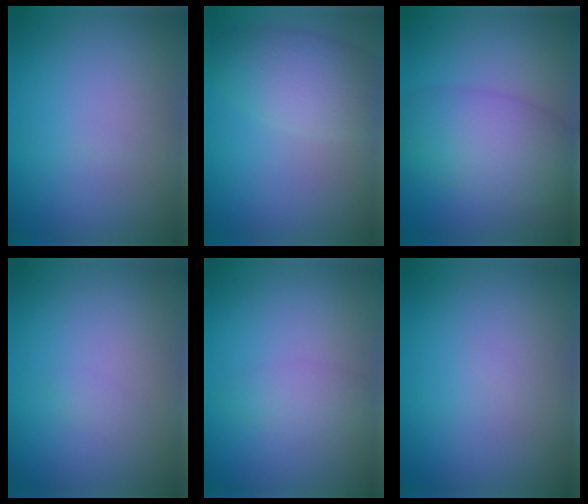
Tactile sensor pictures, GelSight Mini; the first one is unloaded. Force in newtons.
{"total": 4.7, "press": 4.7, "slide": 0.1}
{"total": 5.9, "press": 5.9, "slide": 0.1}
{"total": 0.5, "press": 0.5, "slide": 0.0}
{"total": 1.9, "press": 1.9, "slide": 0.1}
{"total": 0.0}